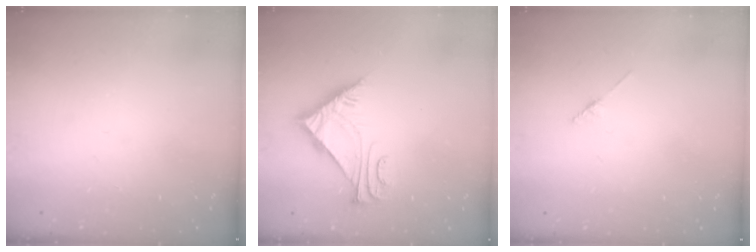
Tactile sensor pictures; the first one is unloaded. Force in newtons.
{"total": 6.0, "press": 6.0, "slide": 0.2}
{"total": 1.7, "press": 1.6, "slide": 0.2}